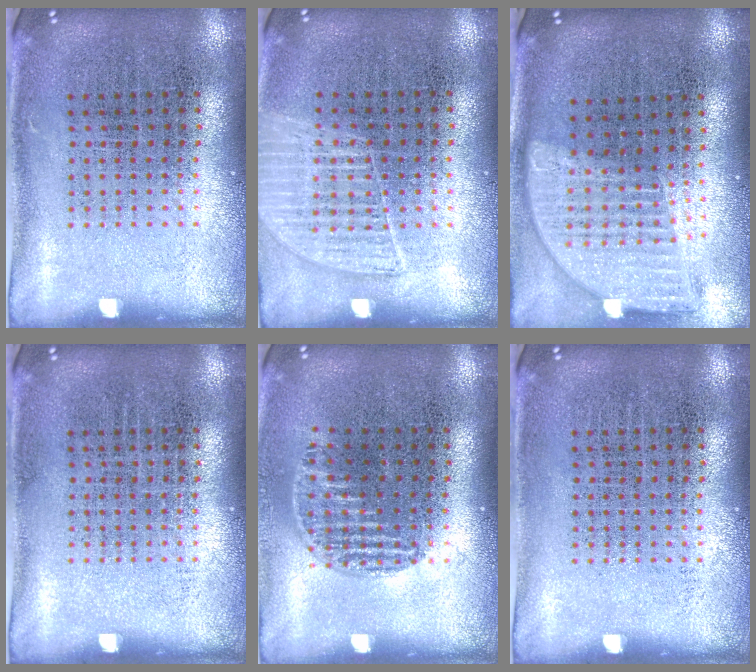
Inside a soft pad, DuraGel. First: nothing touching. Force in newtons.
{"total": 1.3, "press": 1.2, "slide": 0.4}
{"total": 1.9, "press": 1.5, "slide": 1.2}
{"total": 0.0}
{"total": 0.9, "press": 0.8, "slide": 0.5}
{"total": 0.0}